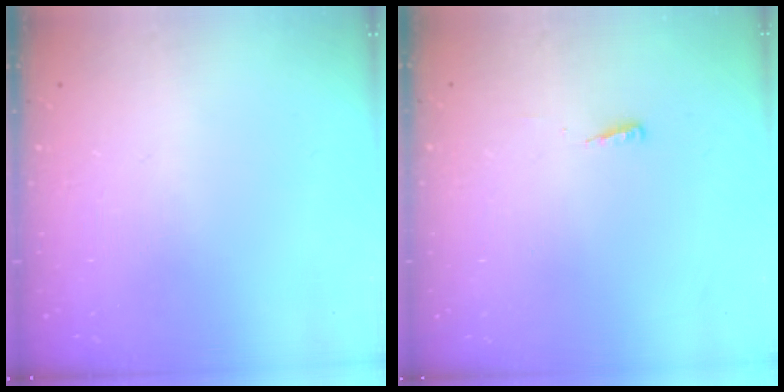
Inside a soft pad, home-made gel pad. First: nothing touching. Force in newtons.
{"total": 3.1, "press": 3.0, "slide": 0.9}